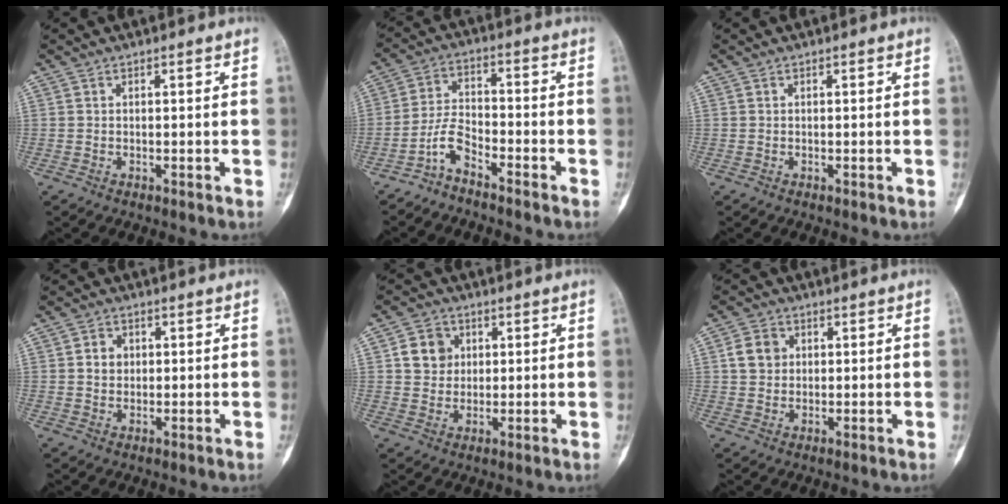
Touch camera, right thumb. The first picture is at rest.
{"total": 5.4, "force": [-4.2, 1.8, 2.9], "torque": [-0.060, 0.042, -0.090]}
{"total": 0.0}
{"total": 3.2, "force": [0.5, 2.8, 1.5], "torque": [-0.005, 0.002, 0.008]}
{"total": 6.1, "force": [1.6, 5.4, 2.3], "torque": [-0.011, -0.001, 0.027]}
{"total": 4.9, "force": [1.1, 4.2, 2.3], "torque": [-0.026, 0.002, 0.017]}